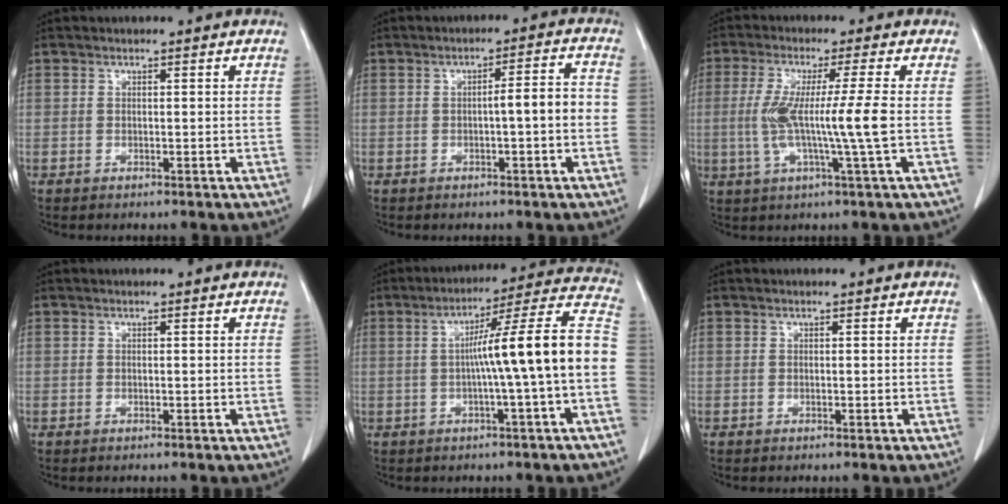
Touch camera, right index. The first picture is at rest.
{"total": 5.1, "force": [-0.9, 0.3, 5.0], "torque": [-0.069, 0.016, -0.012]}
{"total": 9.6, "force": [-0.6, -1.3, 9.4], "torque": [-0.189, -0.011, -0.012]}
{"total": 0.0}
{"total": 14.1, "force": [-1.6, -1.2, 13.9], "torque": [-0.193, 0.031, -0.029]}
{"total": 0.0}